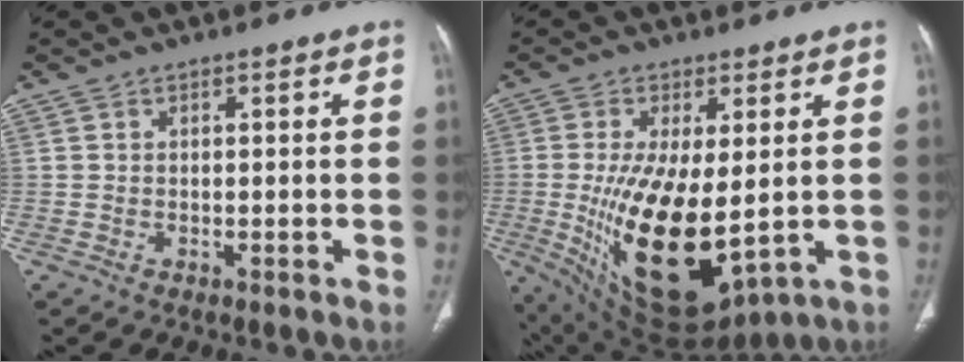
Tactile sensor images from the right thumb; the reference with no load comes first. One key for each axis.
{"total": 18.3, "fx": -1.5, "fy": 8.0, "fz": 16.4, "tx": -0.295, "ty": -0.027, "tz": 0.004}